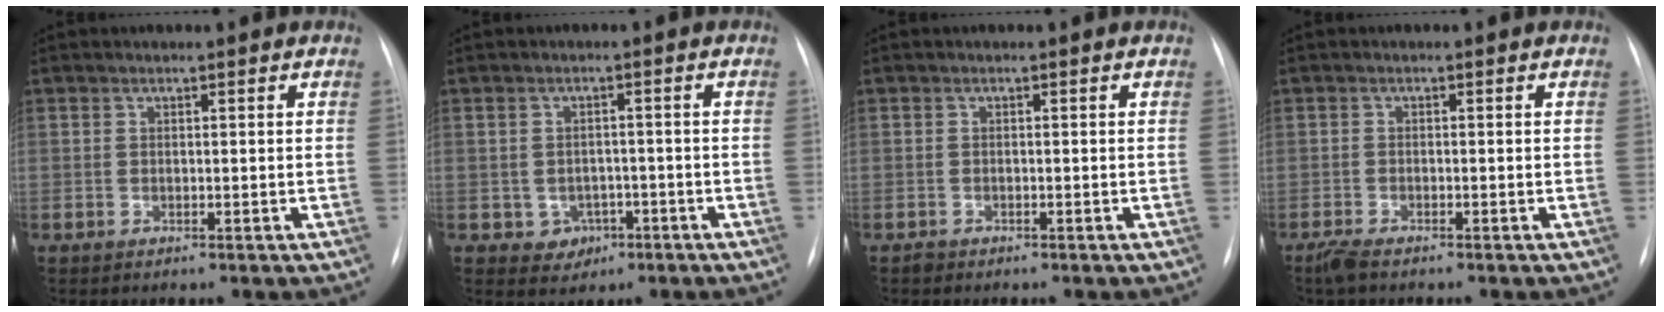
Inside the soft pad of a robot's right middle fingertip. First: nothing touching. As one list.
[{"total": 3.4, "force": [-1.2, 3.0, 1.0], "torque": [-0.005, 0.011, -0.007]}, {"total": 0.7, "force": [-0.6, 0.4, 0.0], "torque": [-0.003, 0.000, -0.011]}, {"total": 2.2, "force": [-1.8, 0.5, 1.3], "torque": [-0.036, -0.007, -0.034]}]